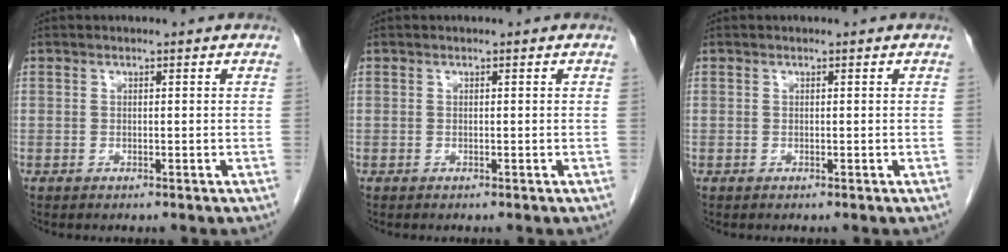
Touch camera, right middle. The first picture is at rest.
{"total": 0.0}
{"total": 0.0}